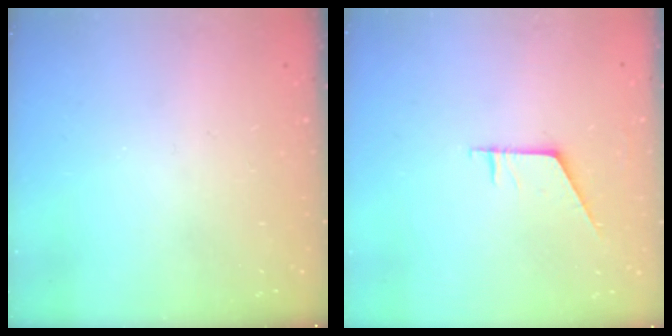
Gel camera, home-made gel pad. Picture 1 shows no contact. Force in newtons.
{"total": 4.4, "press": 4.4, "slide": 0.5}